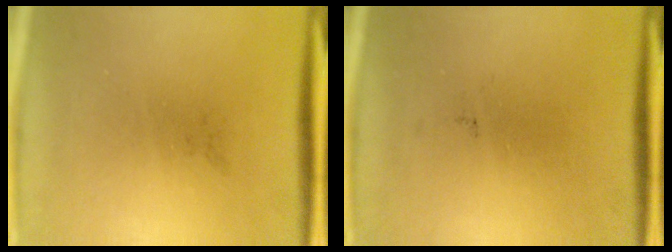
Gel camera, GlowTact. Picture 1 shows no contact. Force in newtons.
{"total": 0.0}